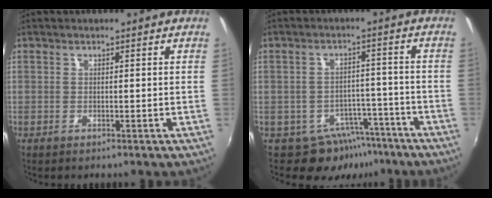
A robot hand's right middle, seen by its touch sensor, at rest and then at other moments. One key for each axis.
{"total": 7.7, "fx": -5.3, "fy": 5.3, "fz": 1.9, "tx": -0.029, "ty": 0.024, "tz": -0.059}